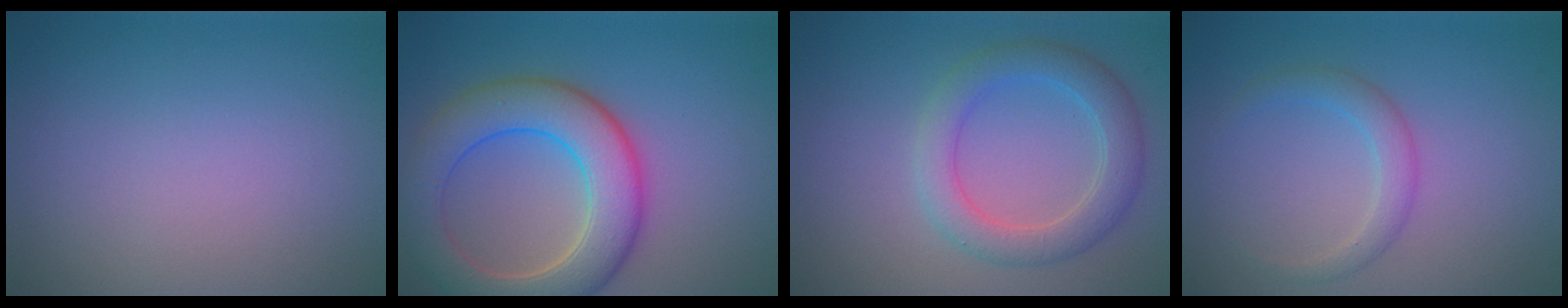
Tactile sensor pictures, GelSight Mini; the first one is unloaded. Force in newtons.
{"total": 8.0, "press": 7.9, "slide": 0.7}
{"total": 4.0, "press": 4.0, "slide": 0.0}
{"total": 2.1, "press": 2.1, "slide": 0.1}